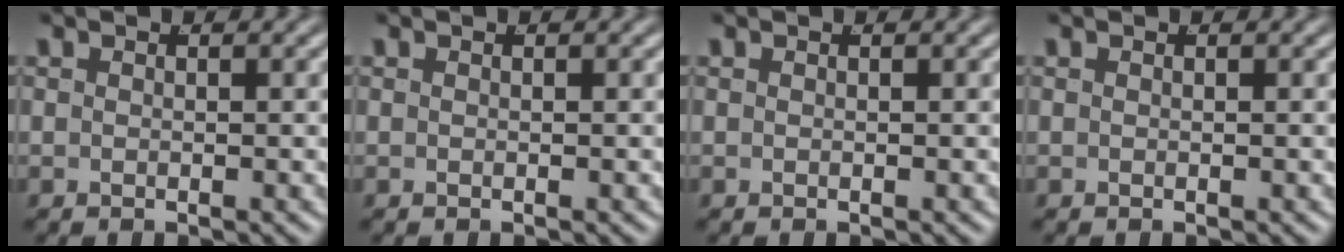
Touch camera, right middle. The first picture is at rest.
{"total": 0.0}
{"total": 0.0}
{"total": 0.0}